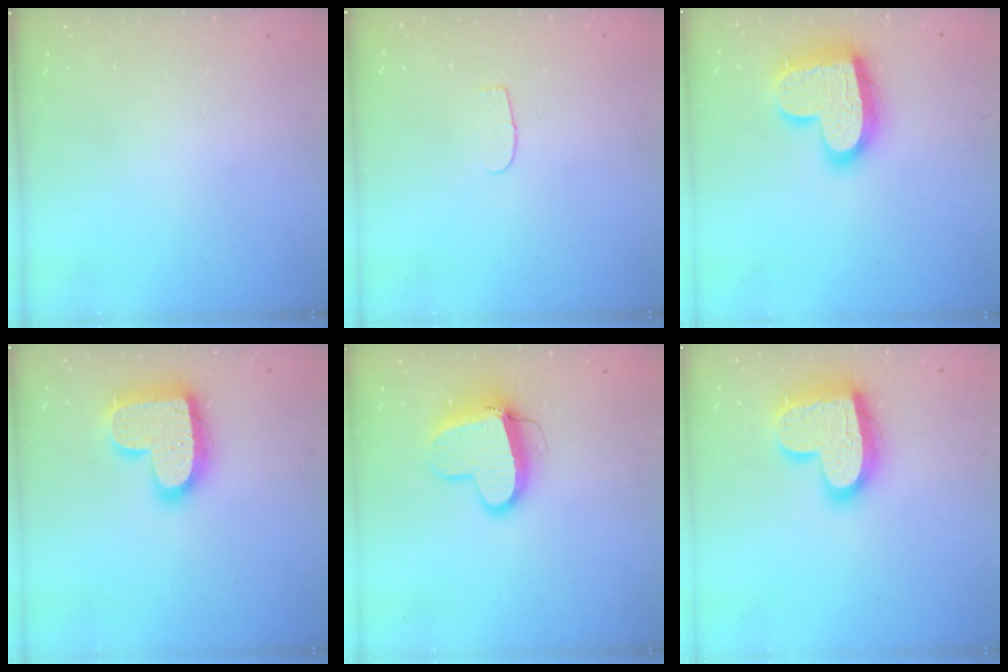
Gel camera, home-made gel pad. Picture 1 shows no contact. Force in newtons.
{"total": 3.8, "press": 3.7, "slide": 0.4}
{"total": 18.2, "press": 18.1, "slide": 1.4}
{"total": 19.3, "press": 19.3, "slide": 1.3}
{"total": 11.6, "press": 11.6, "slide": 1.2}
{"total": 18.2, "press": 18.1, "slide": 1.4}